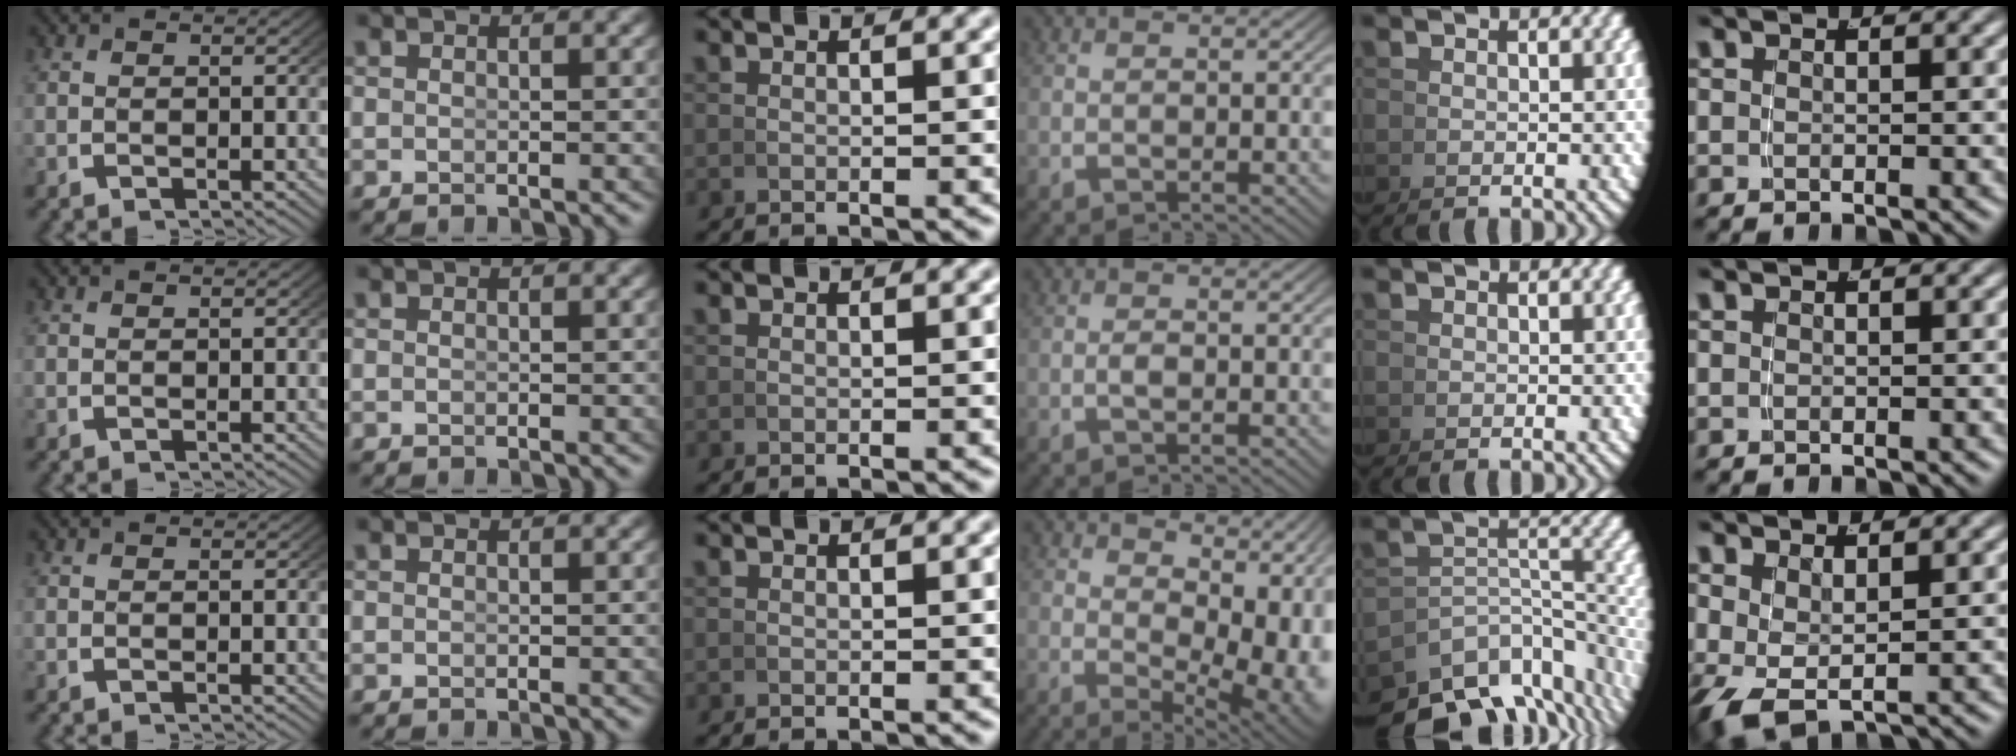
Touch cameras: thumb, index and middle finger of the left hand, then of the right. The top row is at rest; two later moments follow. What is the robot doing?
{"motion": "grasp_and_lifting", "object": "whiteboard"}